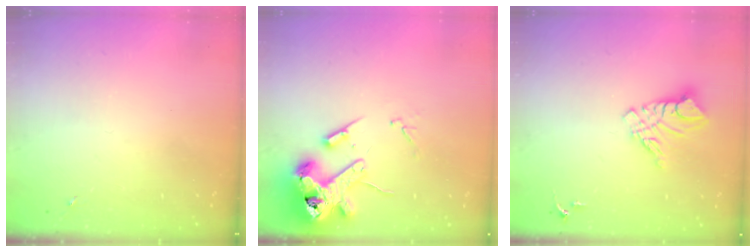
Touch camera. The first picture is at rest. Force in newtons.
{"total": 15.6, "press": 15.4, "slide": 2.3}
{"total": 10.3, "press": 10.3, "slide": 0.9}